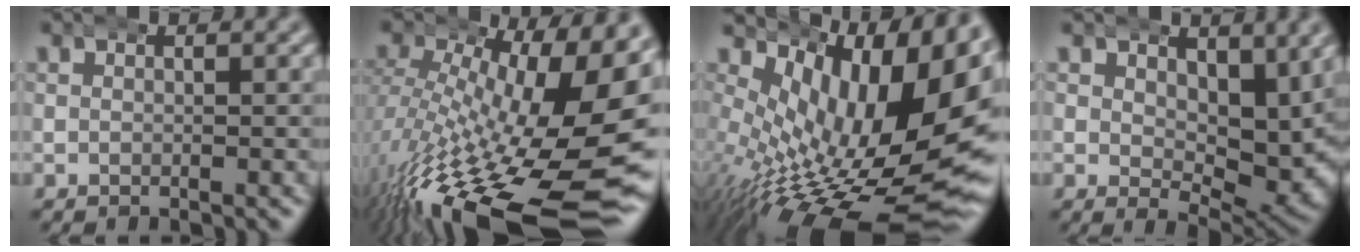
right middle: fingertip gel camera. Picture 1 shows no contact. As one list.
[{"total": 15.1, "force": [-4.9, 5.9, 13.0], "torque": [-0.203, -0.058, -0.037]}, {"total": 16.4, "force": [-0.1, 7.8, 14.4], "torque": [-0.206, -0.025, 0.023]}, {"total": 4.5, "force": [2.6, 1.6, 3.3], "torque": [-0.034, -0.014, 0.044]}]